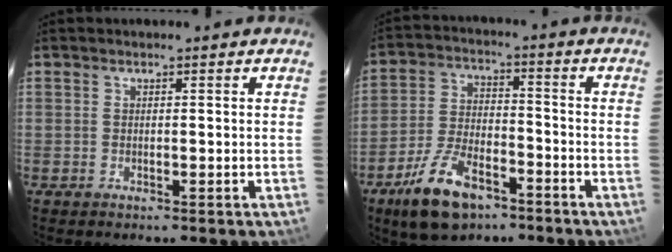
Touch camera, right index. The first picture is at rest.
{"total": 12.9, "force": [-8.3, 5.9, 8.0], "torque": [-0.176, -0.009, -0.148]}